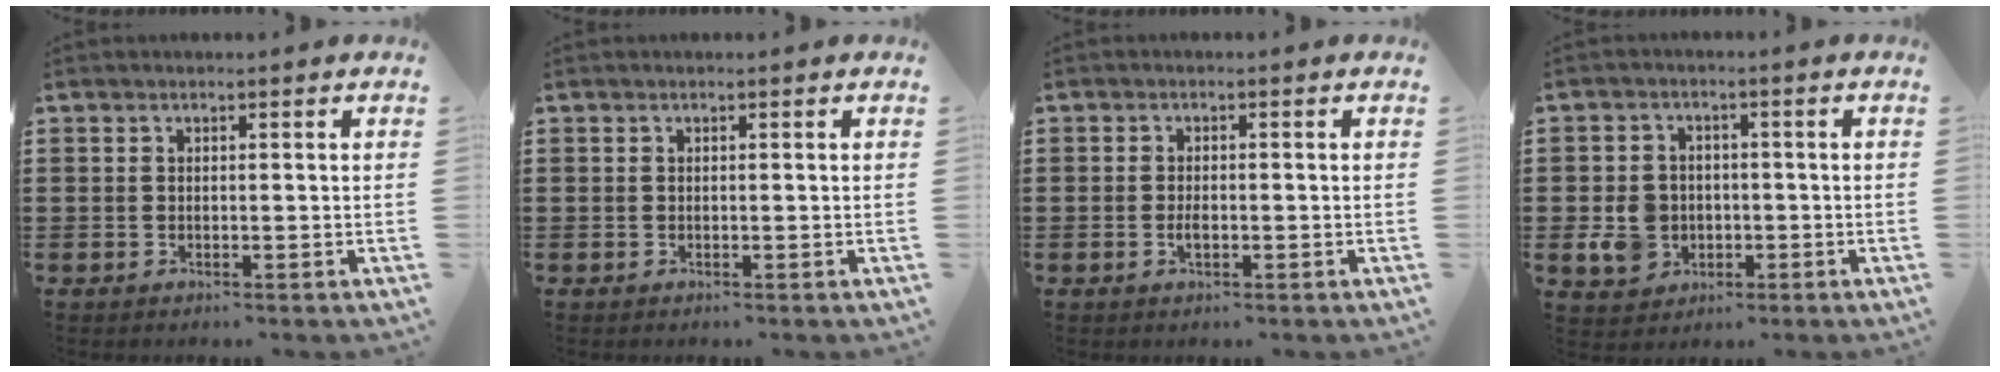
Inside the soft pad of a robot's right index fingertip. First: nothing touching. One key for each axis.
{"total": 0.0}
{"total": 1.7, "fx": -0.5, "fy": 0.7, "fz": 1.5, "tx": -0.028, "ty": 0.000, "tz": -0.008}
{"total": 5.9, "fx": -1.3, "fy": 4.9, "fz": 2.9, "tx": -0.082, "ty": 0.004, "tz": -0.026}